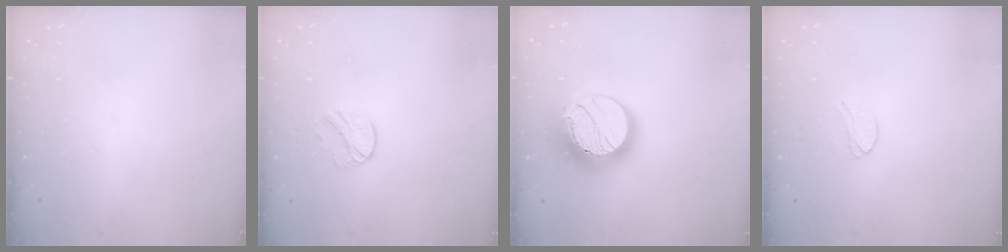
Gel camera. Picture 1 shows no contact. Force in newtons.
{"total": 6.0, "press": 6.0, "slide": 0.7}
{"total": 16.9, "press": 16.9, "slide": 1.4}
{"total": 6.0, "press": 5.9, "slide": 0.6}